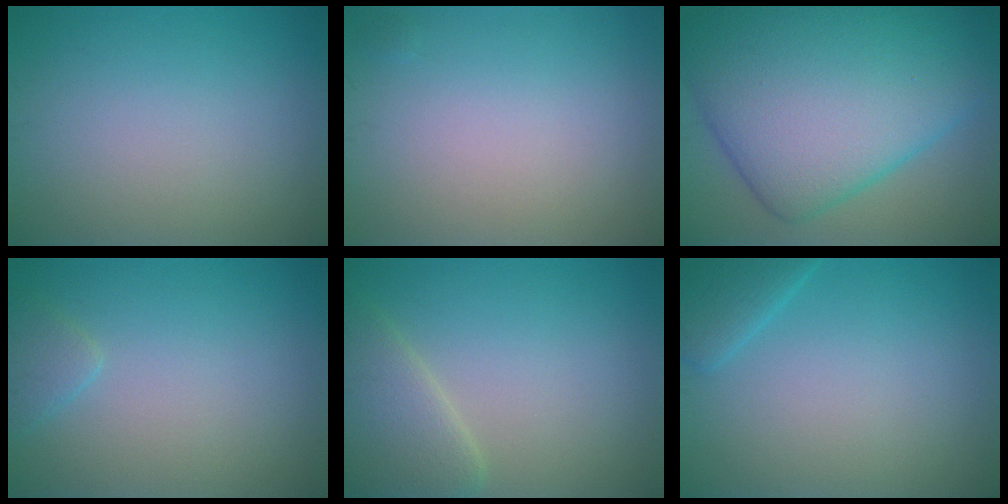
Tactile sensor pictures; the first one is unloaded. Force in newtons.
{"total": 0.0}
{"total": 15.2, "press": 15.2, "slide": 0.1}
{"total": 1.4, "press": 1.4, "slide": 0.2}
{"total": 4.4, "press": 4.4, "slide": 0.2}
{"total": 2.3, "press": 2.3, "slide": 0.2}